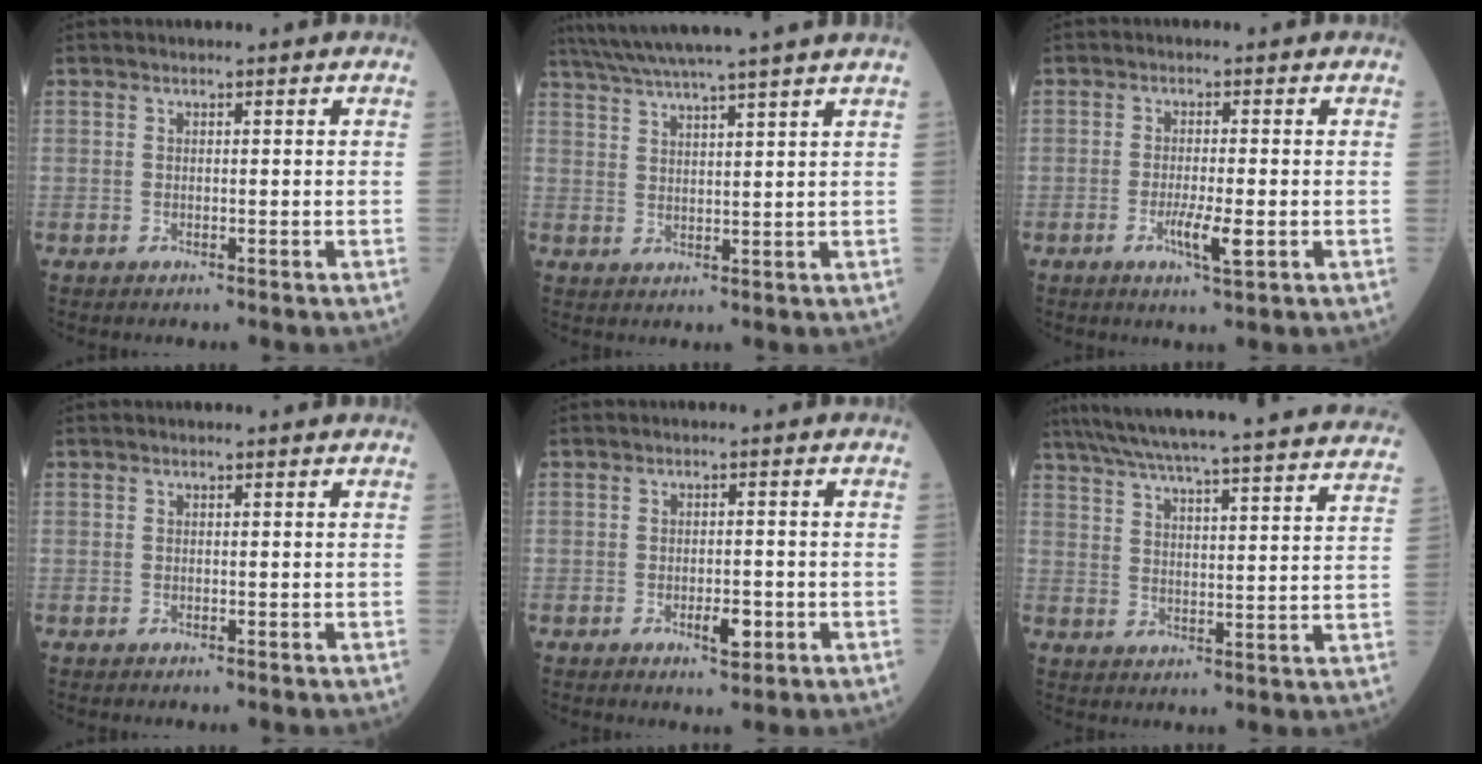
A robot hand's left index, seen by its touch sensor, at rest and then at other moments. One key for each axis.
{"total": 12.9, "fx": 11.2, "fy": -1.7, "fz": 6.2, "tx": -0.109, "ty": 0.006, "tz": 0.159}
{"total": 4.2, "fx": -1.4, "fy": 0.5, "fz": 3.9, "tx": -0.076, "ty": -0.006, "tz": -0.023}
{"total": 0.6, "fx": 0.6, "fy": 0.0, "fz": 0.1, "tx": -0.008, "ty": 0.006, "tz": 0.008}
{"total": 3.3, "fx": -1.4, "fy": 1.2, "fz": 2.8, "tx": -0.045, "ty": 0.001, "tz": -0.016}
{"total": 34.5, "fx": 31.4, "fy": 2.0, "fz": 14.1, "tx": -0.237, "ty": -0.055, "tz": 0.389}